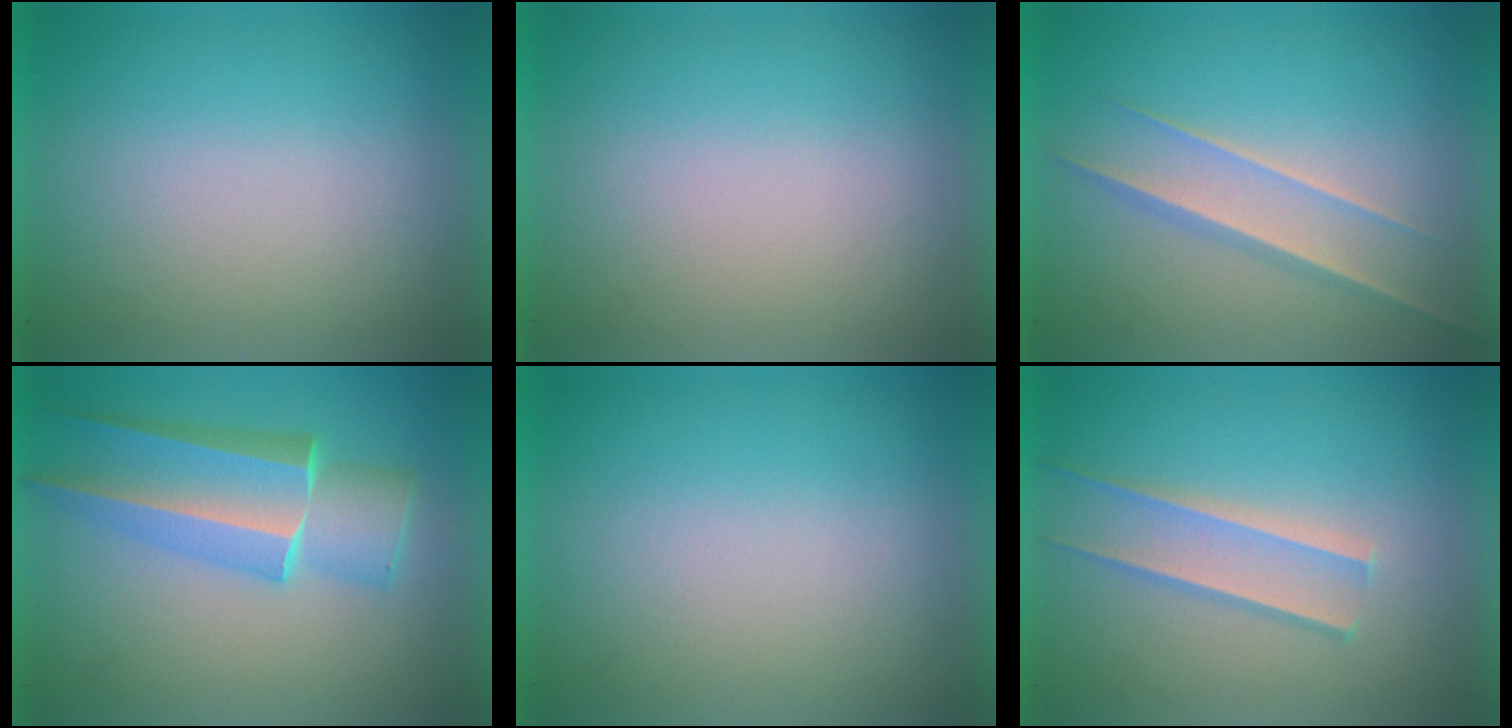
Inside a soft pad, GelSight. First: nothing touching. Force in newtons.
{"total": 0.0}
{"total": 1.5}
{"total": 4.9}
{"total": 0.0}
{"total": 1.7}